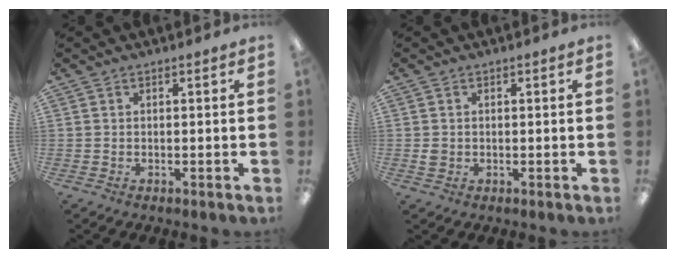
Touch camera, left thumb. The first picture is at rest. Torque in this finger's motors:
{"motor_torque": [-0.02, 0.01, 0.27, -0.44, 0.00]}